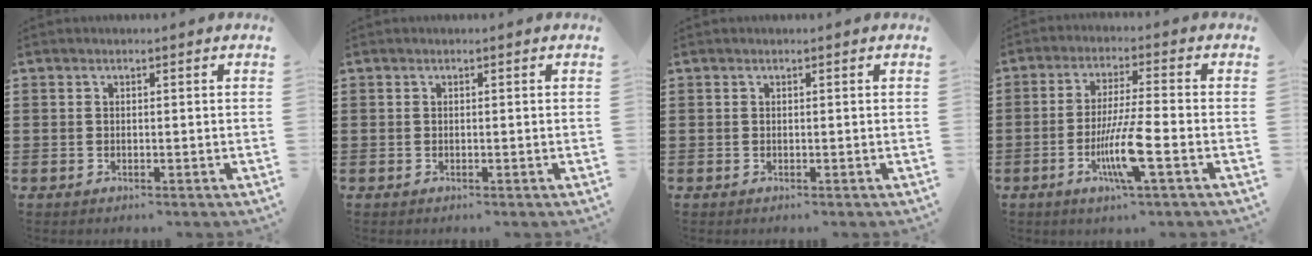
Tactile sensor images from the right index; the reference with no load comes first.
{"total": 0.0}
{"total": 0.0}
{"total": 8.7, "force": [-3.2, 0.7, 8.0], "torque": [-0.164, -0.018, -0.063]}